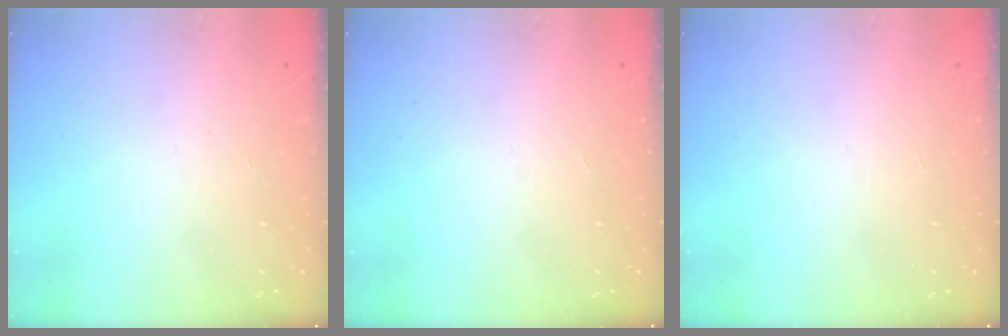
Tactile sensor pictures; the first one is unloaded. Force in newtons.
{"total": 0.0}
{"total": 0.0}